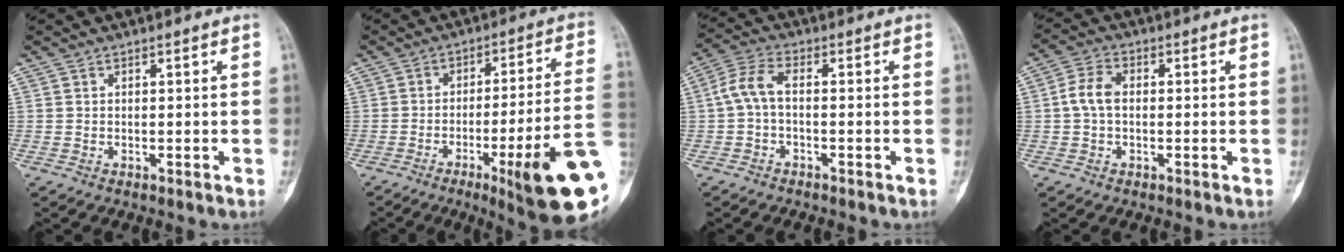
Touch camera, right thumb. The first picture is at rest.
{"total": 20.5, "force": [-7.1, 2.2, 19.1], "torque": [-0.215, 0.012, -0.098]}
{"total": 5.3, "force": [-0.6, 2.4, 4.7], "torque": [-0.108, 0.020, -0.021]}
{"total": 5.3, "force": [0.1, 3.5, 4.0], "torque": [-0.083, 0.016, -0.004]}